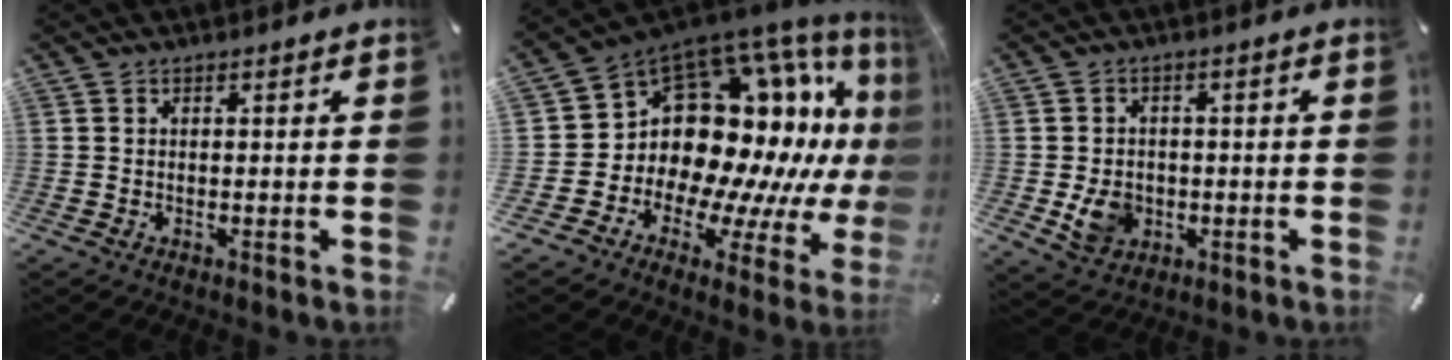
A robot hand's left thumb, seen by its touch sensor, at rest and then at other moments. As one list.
[{"total": 17.2, "force": [4.7, 12.9, 10.4], "torque": [-0.139, -0.099, 0.113]}, {"total": 6.8, "force": [-1.2, 5.9, 3.3], "torque": [-0.053, 0.000, -0.021]}]